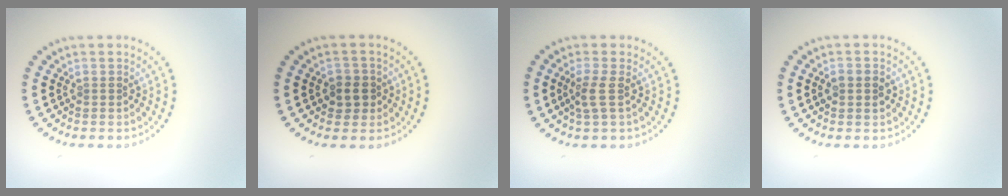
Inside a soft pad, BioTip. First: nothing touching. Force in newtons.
{"total": 2.1, "press": 1.9, "slide": 0.8}
{"total": 1.9, "press": 1.5, "slide": 1.1}
{"total": 2.2, "press": 2.2, "slide": 0.1}